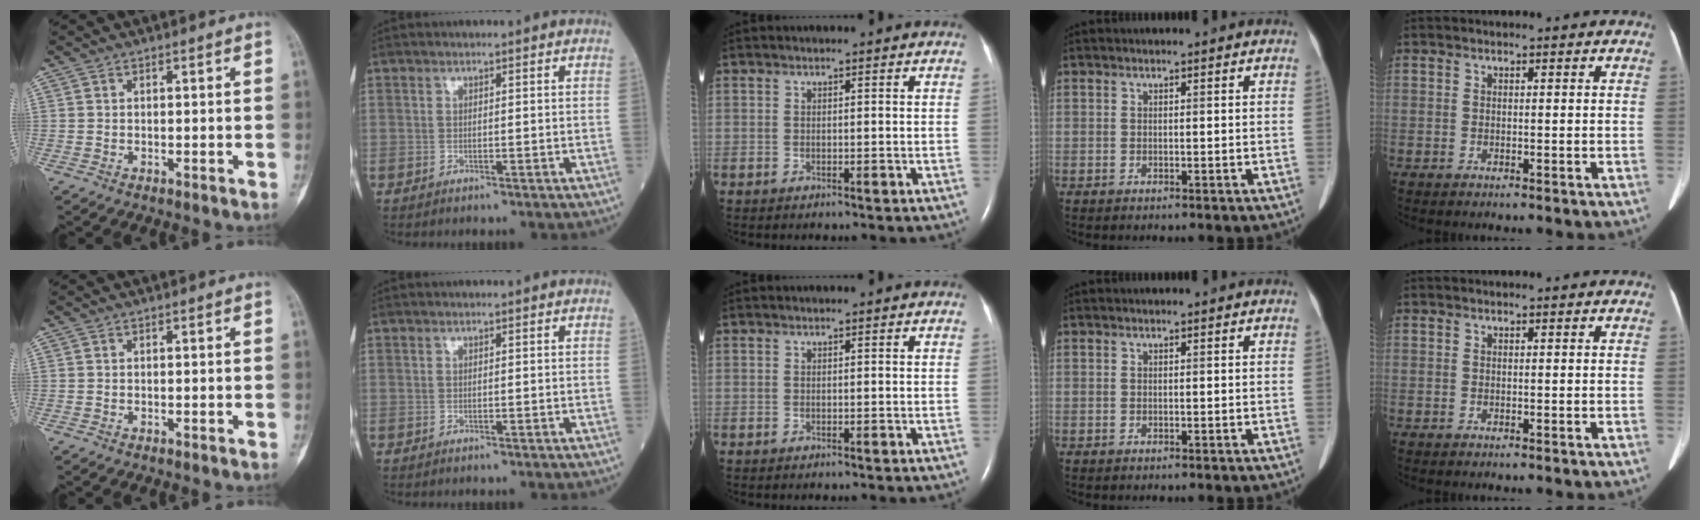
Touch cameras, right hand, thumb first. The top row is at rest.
{}